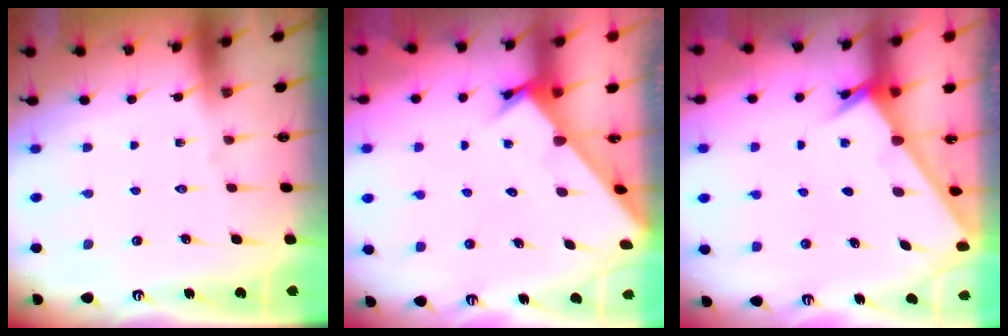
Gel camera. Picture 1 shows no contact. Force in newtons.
{"total": 2.2, "press": 2.2, "slide": 0.1}
{"total": 2.4, "press": 2.4, "slide": 0.2}